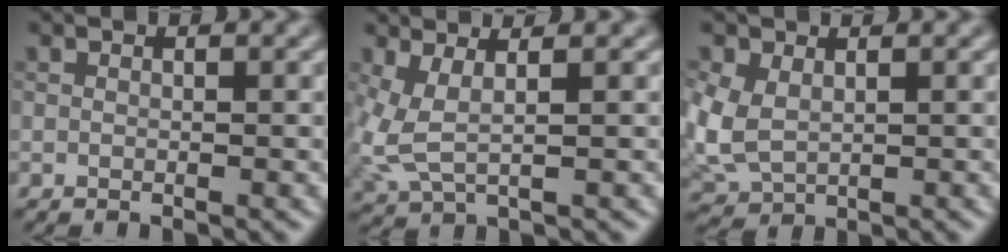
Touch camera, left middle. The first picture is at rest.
{"total": 3.2, "force": [0.7, 1.1, 2.9], "torque": [-0.085, -0.007, 0.015]}
{"total": 4.4, "force": [0.6, 3.1, 3.0], "torque": [-0.086, -0.003, 0.015]}